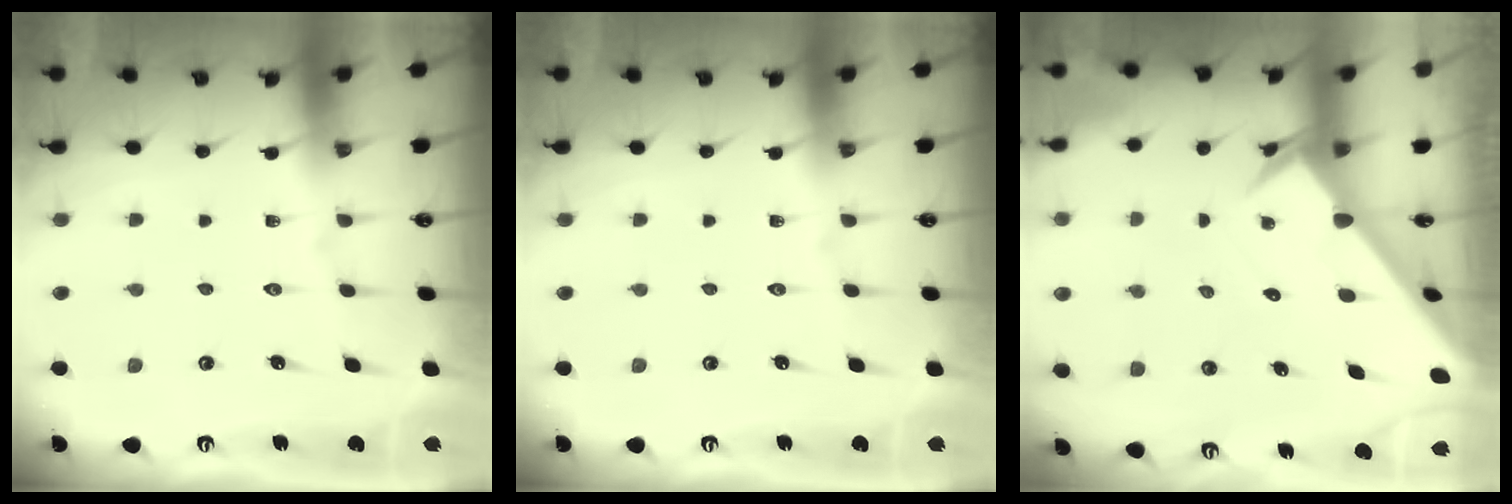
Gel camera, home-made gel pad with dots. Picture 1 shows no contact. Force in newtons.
{"total": 0.0}
{"total": 2.7, "press": 2.7, "slide": 0.1}